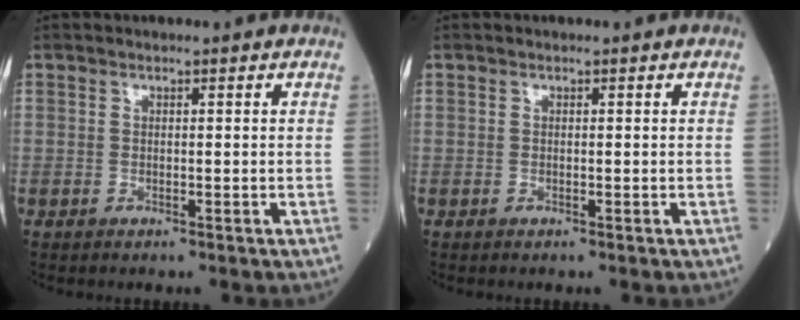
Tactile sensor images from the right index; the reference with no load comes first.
{"total": 0.0}